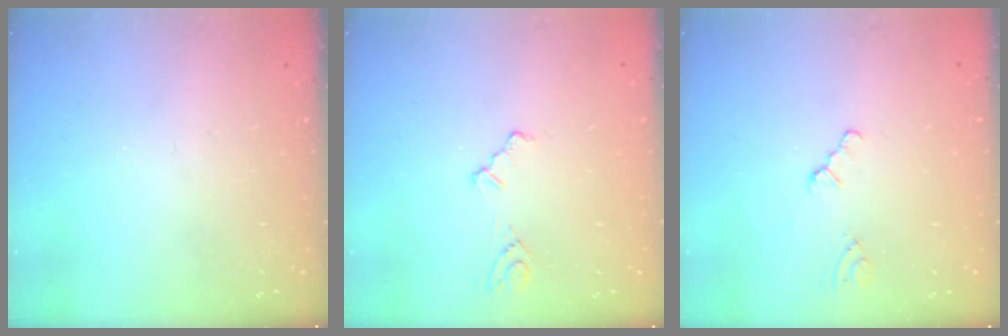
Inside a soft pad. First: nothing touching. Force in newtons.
{"total": 3.7, "press": 3.6, "slide": 0.6}
{"total": 0.5, "press": 0.5, "slide": 0.2}